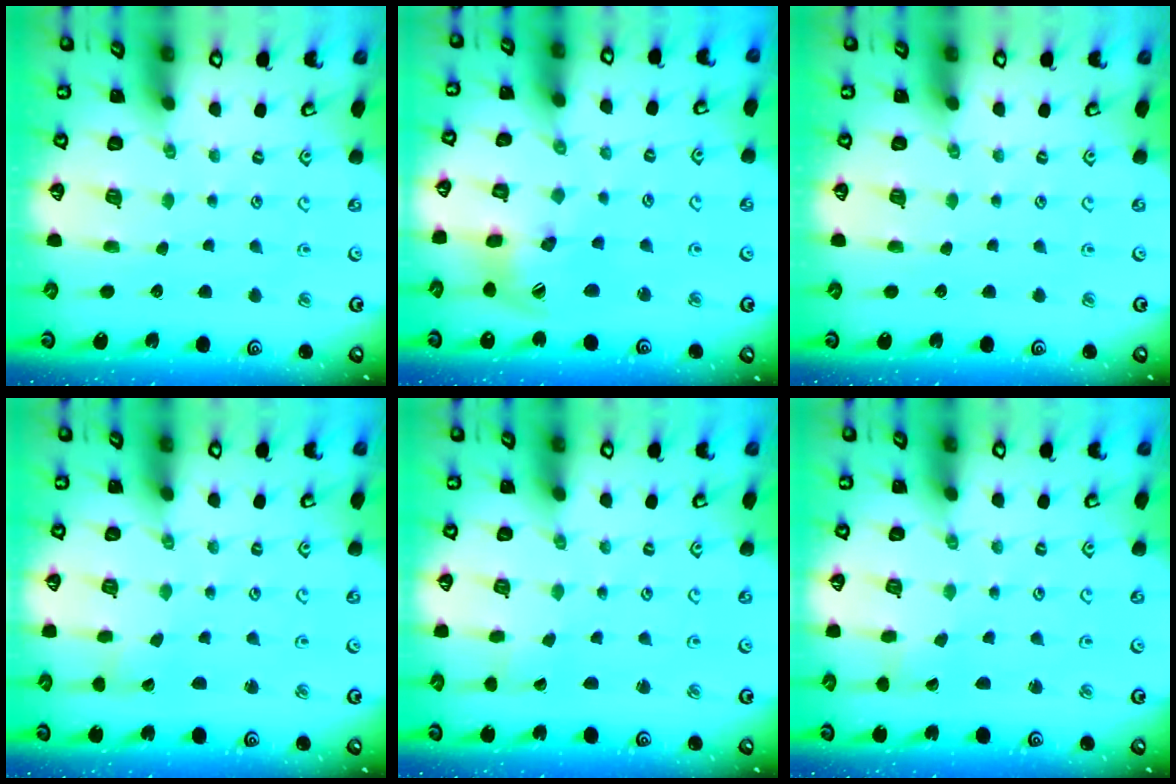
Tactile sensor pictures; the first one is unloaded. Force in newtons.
{"total": 13.6, "press": 13.5, "slide": 1.3}
{"total": 0.0}
{"total": 2.0, "press": 2.0, "slide": 0.3}
{"total": 1.0, "press": 1.0, "slide": 0.1}
{"total": 2.6, "press": 2.6, "slide": 0.1}